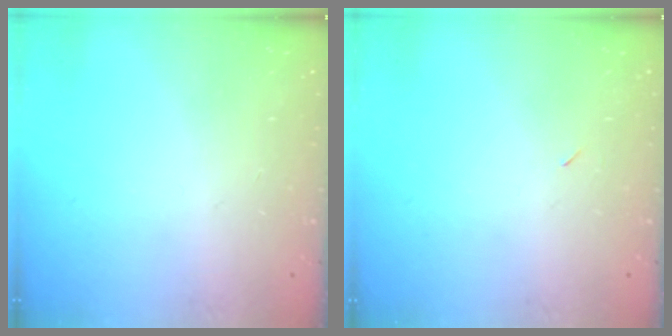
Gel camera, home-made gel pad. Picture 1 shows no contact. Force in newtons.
{"total": 2.3, "press": 2.0, "slide": 1.2}